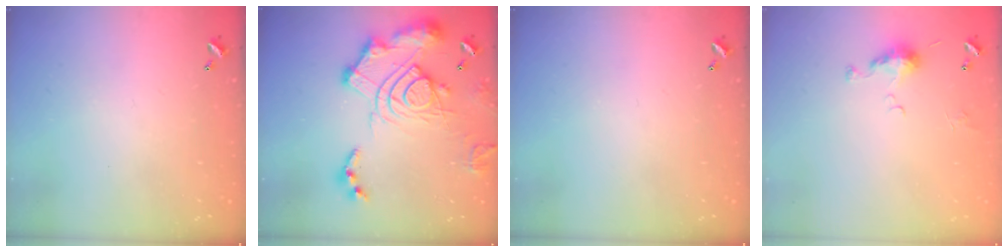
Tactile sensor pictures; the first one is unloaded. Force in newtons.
{"total": 20.2, "press": 20.0, "slide": 2.4}
{"total": 0.0}
{"total": 5.0, "press": 5.0, "slide": 0.7}